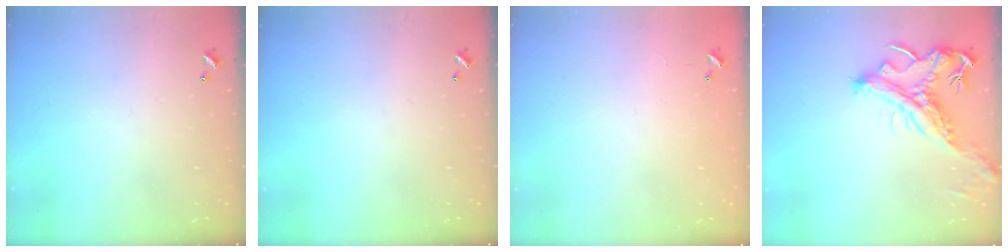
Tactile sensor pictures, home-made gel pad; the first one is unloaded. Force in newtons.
{"total": 0.0}
{"total": 8.7, "press": 8.7, "slide": 0.5}
{"total": 2.0, "press": 1.5, "slide": 1.3}